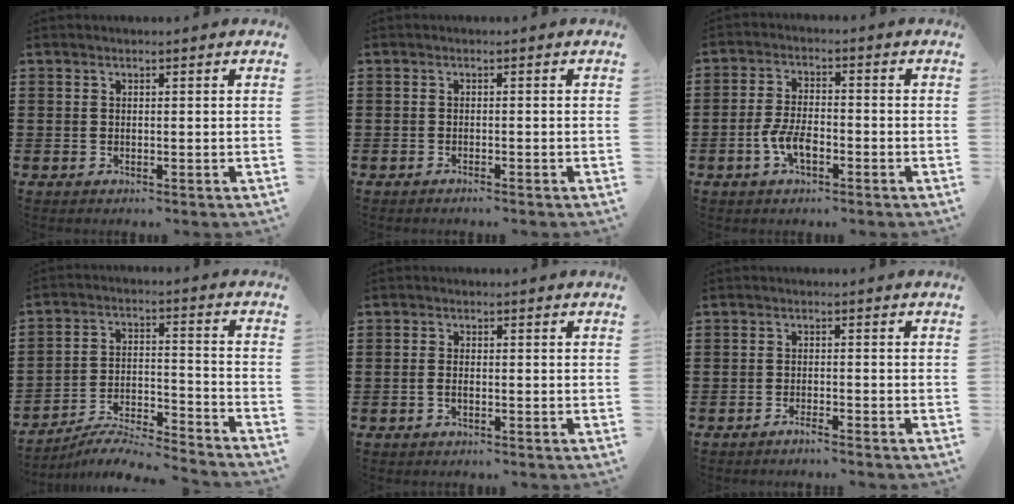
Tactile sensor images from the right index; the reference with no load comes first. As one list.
[{"total": 0.9, "force": [-0.8, -0.1, 0.2], "torque": [-0.005, -0.003, -0.017]}, {"total": 4.8, "force": [-2.0, 2.1, 3.8], "torque": [-0.093, -0.004, -0.042]}, {"total": 6.0, "force": [-5.7, 0.6, 1.8], "torque": [-0.040, -0.005, -0.114]}, {"total": 1.1, "force": [-0.5, 0.2, 1.0], "torque": [-0.021, -0.005, -0.008]}, {"total": 1.7, "force": [-1.6, -0.3, 0.5], "torque": [-0.008, 0.000, -0.031]}]